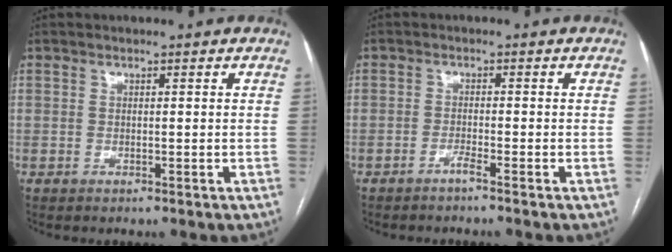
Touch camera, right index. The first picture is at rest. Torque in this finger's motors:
{"motor_torque": [0.01, -0.01, -0.01, 0.00]}